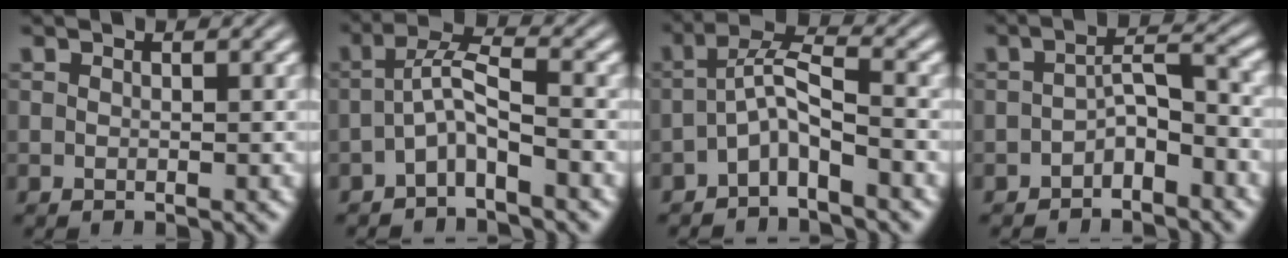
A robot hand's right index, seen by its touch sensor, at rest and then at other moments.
{"total": 3.5, "force": [-0.6, 1.7, 3.0], "torque": [-0.044, 0.005, -0.022]}
{"total": 4.0, "force": [-0.8, 2.3, 3.2], "torque": [-0.048, 0.002, -0.024]}
{"total": 2.4, "force": [-1.5, 0.0, 1.9], "torque": [-0.013, -0.008, -0.018]}